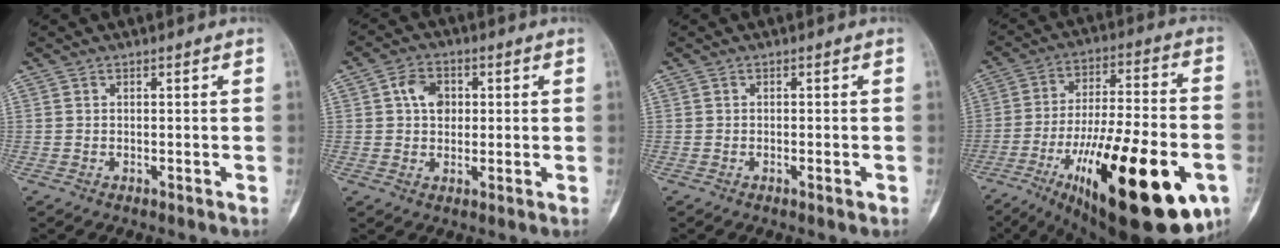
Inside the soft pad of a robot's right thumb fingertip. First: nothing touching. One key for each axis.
{"total": 5.8, "fx": 1.2, "fy": 4.5, "fz": 3.5, "tx": -0.038, "ty": 0.005, "tz": 0.017}
{"total": 0.9, "fx": -0.4, "fy": 0.4, "fz": 0.7, "tx": -0.012, "ty": -0.001, "tz": -0.005}
{"total": 33.5, "fx": -12.4, "fy": 11.3, "fz": 29.0, "tx": -0.411, "ty": 0.029, "tz": -0.177}